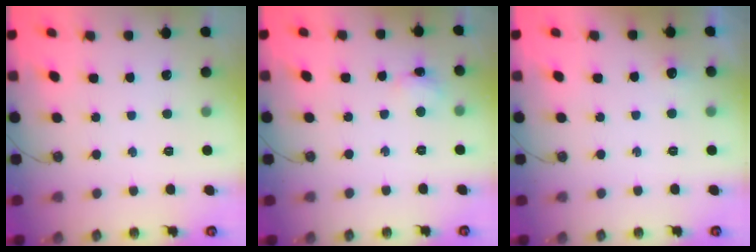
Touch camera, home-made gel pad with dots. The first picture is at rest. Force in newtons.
{"total": 3.5, "press": 3.4, "slide": 0.7}
{"total": 4.9, "press": 4.8, "slide": 1.1}